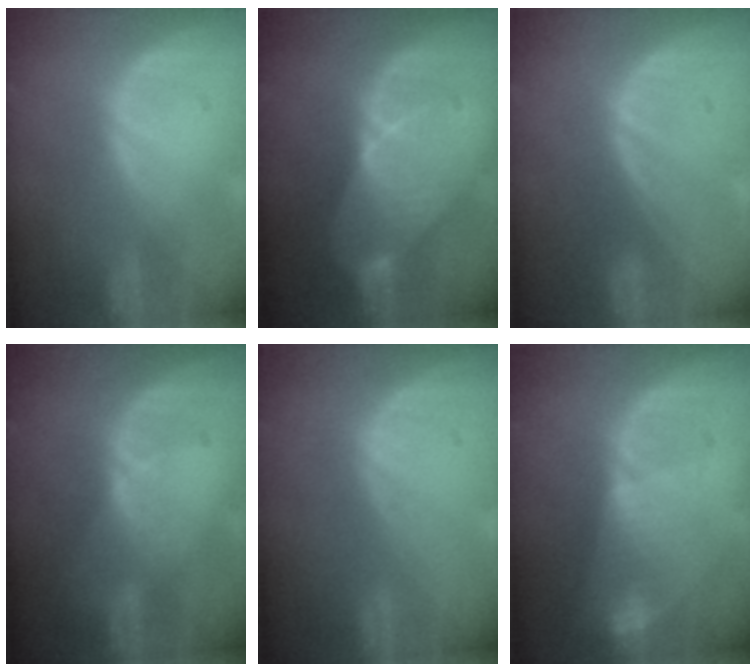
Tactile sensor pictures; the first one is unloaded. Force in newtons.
{"total": 7.5, "press": 7.0, "slide": 2.7}
{"total": 0.0}
{"total": 2.6, "press": 2.2, "slide": 1.4}
{"total": 0.0}
{"total": 8.0, "press": 6.9, "slide": 4.1}